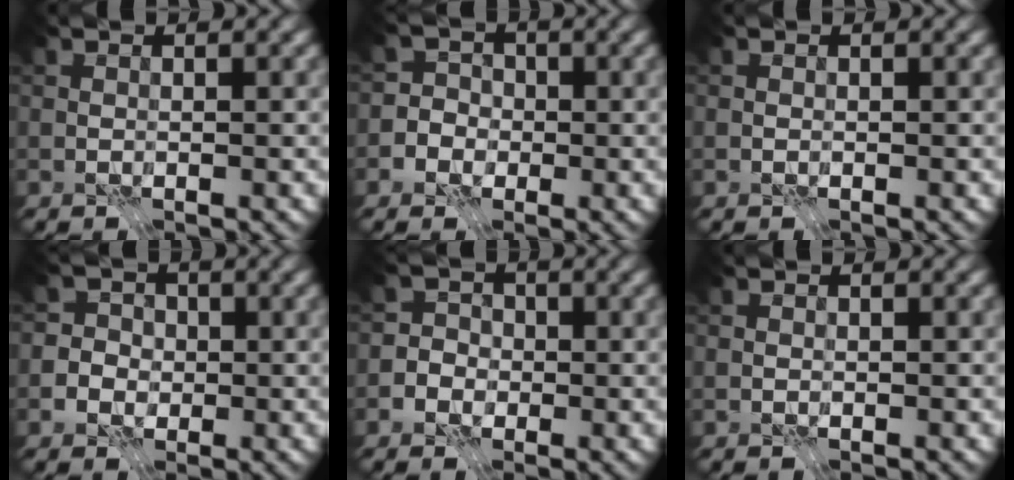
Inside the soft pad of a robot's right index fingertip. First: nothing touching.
{"total": 4.0, "force": [-1.3, 3.7, 0.6], "torque": [0.019, 0.025, -0.056]}
{"total": 0.0}
{"total": 4.2, "force": [-0.5, 4.0, 1.1], "torque": [0.004, 0.025, -0.032]}
{"total": 3.3, "force": [-1.1, 3.1, 0.6], "torque": [0.022, 0.019, -0.048]}
{"total": 0.0}